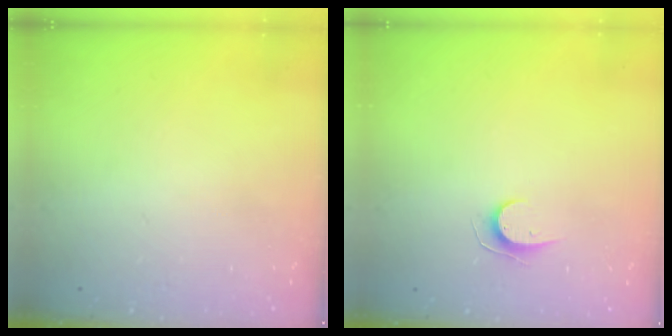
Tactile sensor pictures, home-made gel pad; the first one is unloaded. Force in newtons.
{"total": 5.6, "press": 5.6, "slide": 0.6}